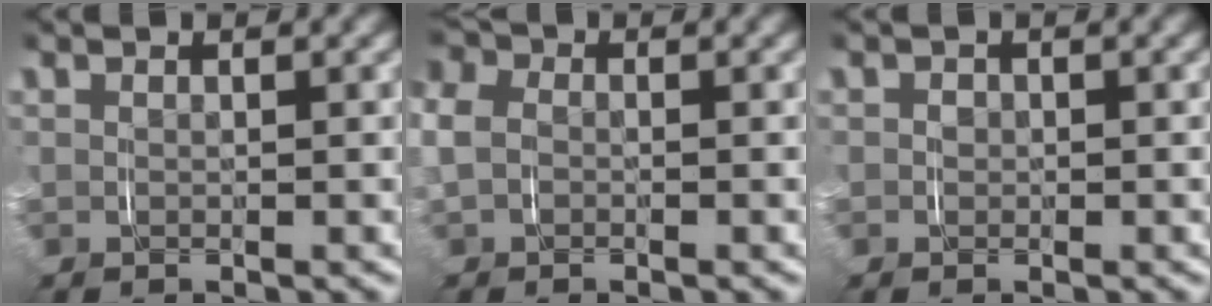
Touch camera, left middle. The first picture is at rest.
{"total": 4.1, "force": [-0.1, 3.6, 1.8], "torque": [-0.065, 0.002, -0.011]}
{"total": 0.8, "force": [-0.4, 0.6, 0.1], "torque": [-0.008, 0.000, -0.007]}